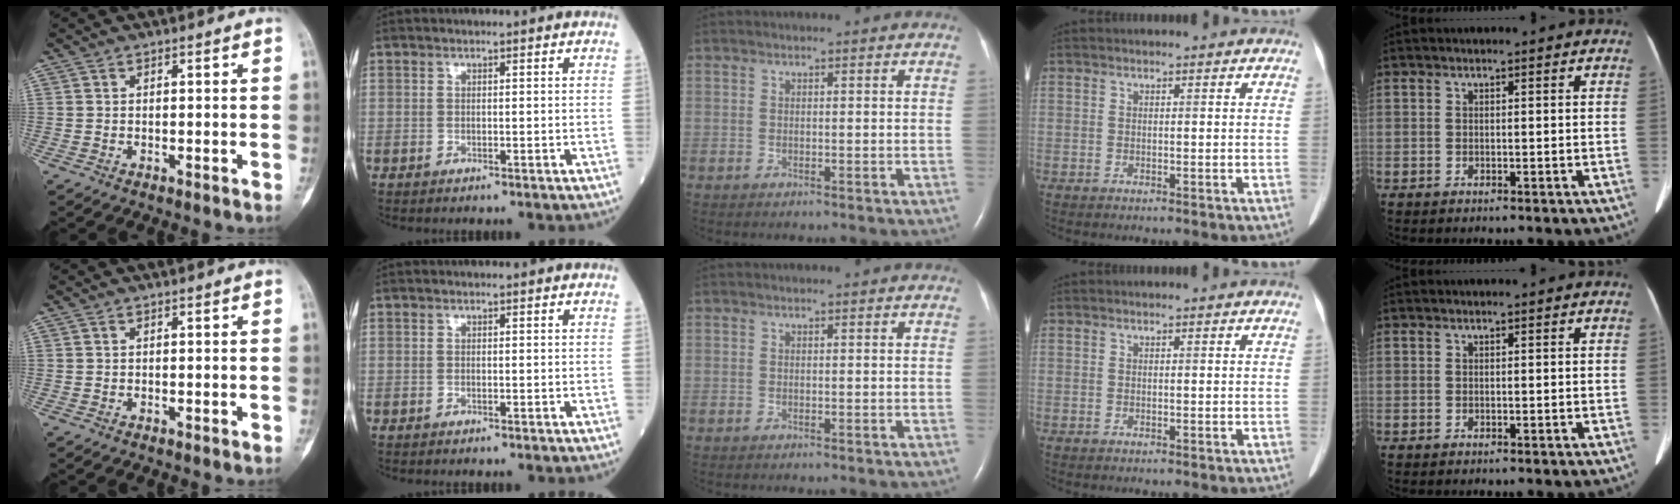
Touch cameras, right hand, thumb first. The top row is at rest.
{}